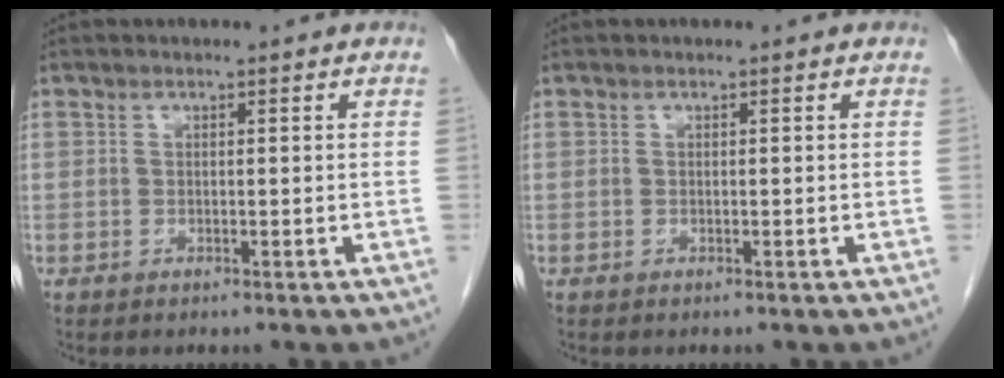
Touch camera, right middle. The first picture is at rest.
{"total": 0.0}